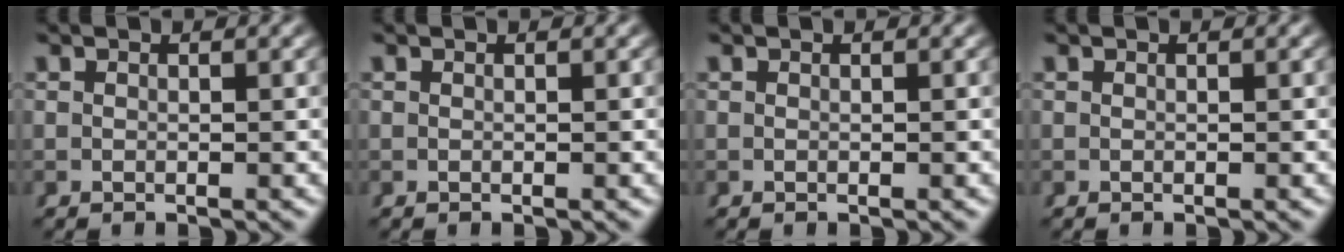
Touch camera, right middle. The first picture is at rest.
{"total": 0.0}
{"total": 0.0}
{"total": 1.6, "force": [-0.2, -1.5, -0.4], "torque": [0.018, -0.009, 0.006]}